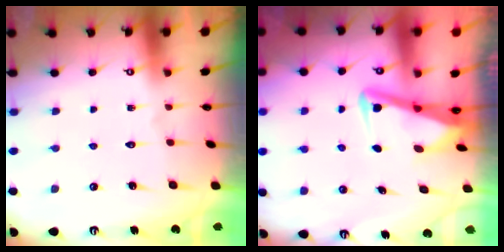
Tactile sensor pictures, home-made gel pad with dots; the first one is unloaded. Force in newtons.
{"total": 3.8, "press": 3.7, "slide": 1.1}